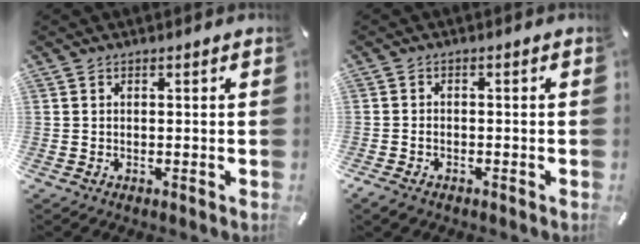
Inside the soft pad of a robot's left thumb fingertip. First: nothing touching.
{"total": 2.0, "force": [-1.1, 1.3, 1.1], "torque": [-0.029, 0.000, -0.022]}